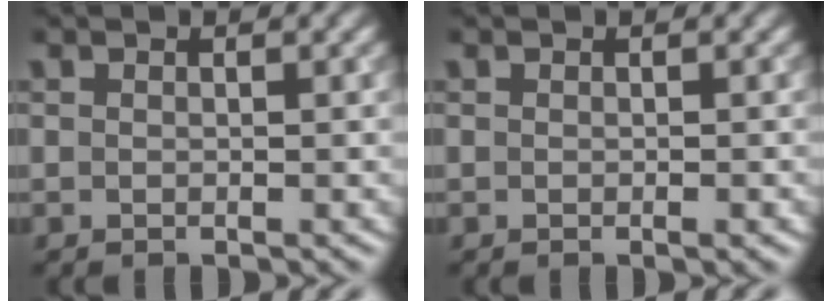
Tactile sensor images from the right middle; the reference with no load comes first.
{"total": 0.7, "force": [-0.3, 0.1, 0.6], "torque": [-0.007, 0.000, -0.002]}